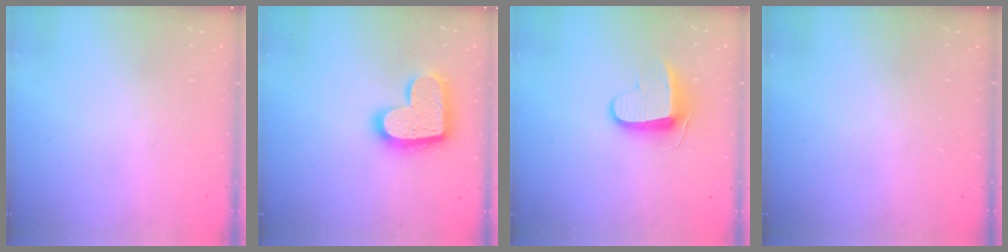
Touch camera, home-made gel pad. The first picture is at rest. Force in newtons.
{"total": 17.4, "press": 17.4, "slide": 0.9}
{"total": 8.9, "press": 8.9, "slide": 0.8}
{"total": 0.0}